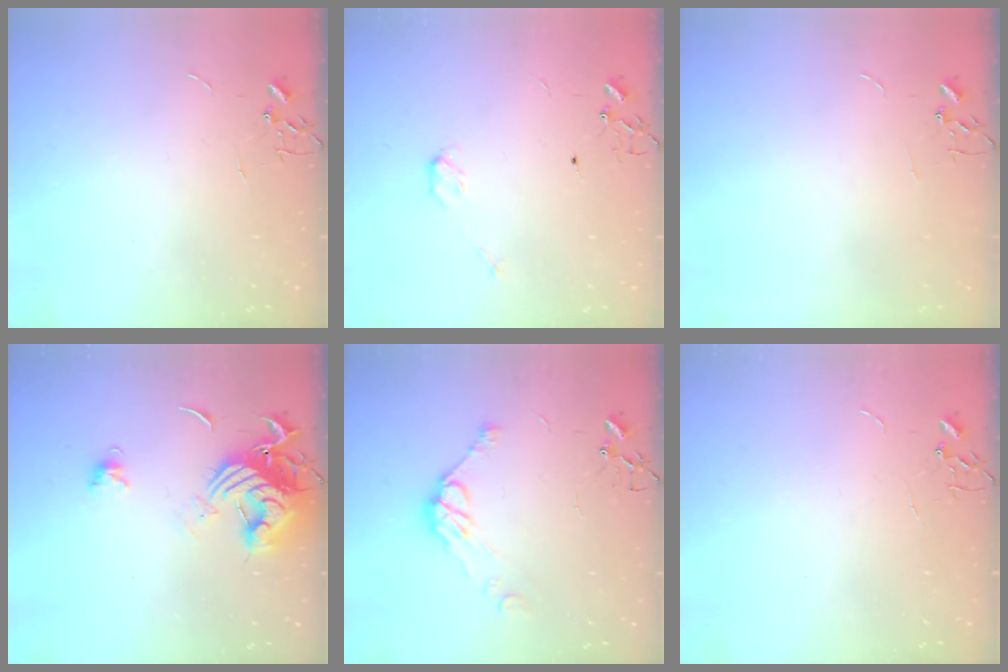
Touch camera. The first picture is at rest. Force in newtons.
{"total": 3.8, "press": 3.8, "slide": 0.4}
{"total": 0.0}
{"total": 14.0, "press": 13.9, "slide": 1.7}
{"total": 10.1, "press": 10.0, "slide": 0.7}
{"total": 0.0}